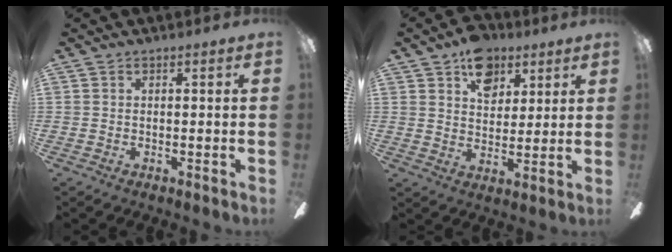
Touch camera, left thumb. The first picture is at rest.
{"total": 11.1, "force": [6.2, 7.5, 5.3], "torque": [-0.066, -0.018, 0.112]}